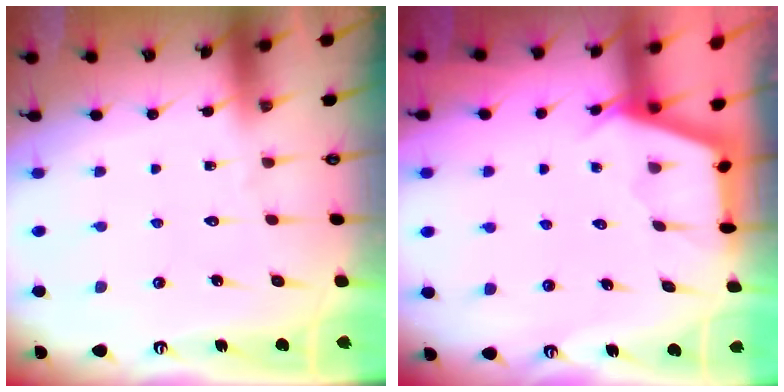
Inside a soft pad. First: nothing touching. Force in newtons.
{"total": 2.8, "press": 2.8, "slide": 0.4}